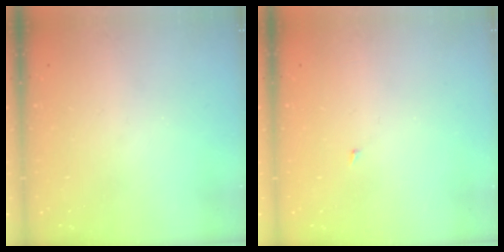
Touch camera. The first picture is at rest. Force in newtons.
{"total": 1.4, "press": 1.3, "slide": 0.1}